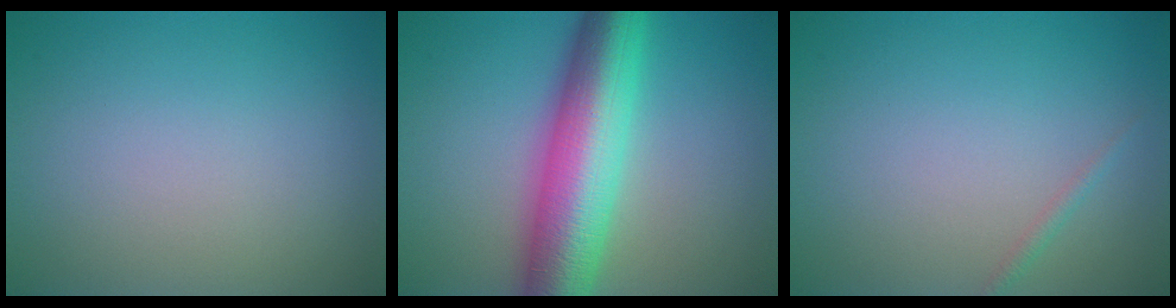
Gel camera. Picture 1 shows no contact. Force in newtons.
{"total": 10.6, "press": 10.6, "slide": 0.1}
{"total": 0.7, "press": 0.7, "slide": 0.0}